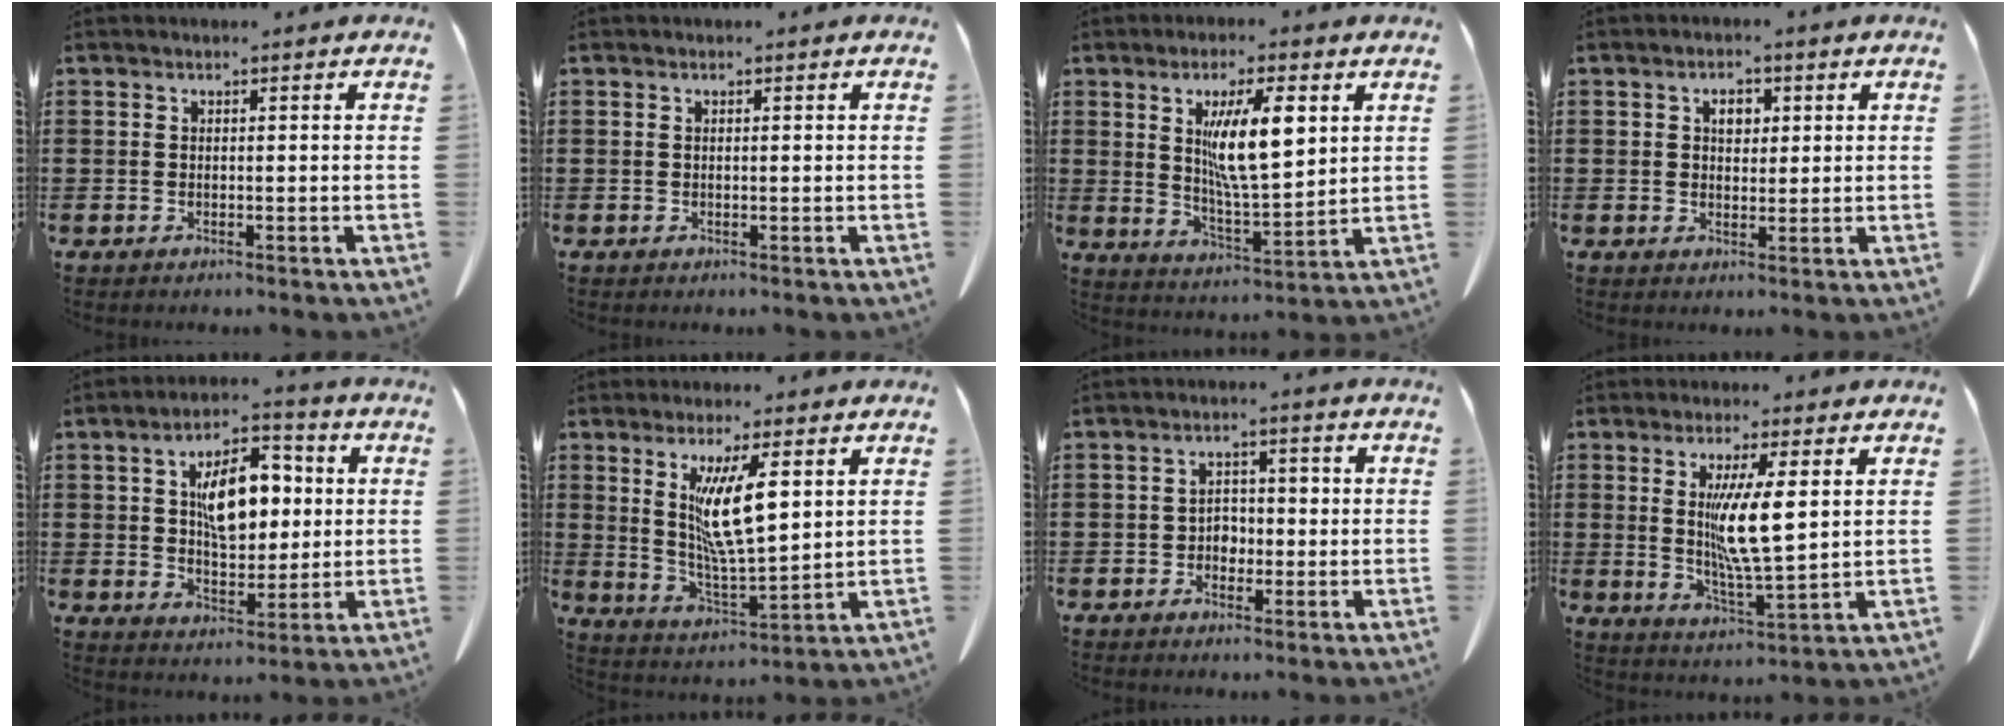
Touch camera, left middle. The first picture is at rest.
{"total": 0.0}
{"total": 9.5, "force": [3.7, 2.6, 8.3], "torque": [-0.151, -0.003, 0.059]}
{"total": 2.9, "force": [1.0, 1.8, 2.0], "torque": [-0.028, 0.003, 0.013]}
{"total": 9.4, "force": [1.9, 5.3, 7.6], "torque": [-0.130, 0.010, 0.029]}
{"total": 9.9, "force": [3.4, 2.6, 8.9], "torque": [-0.168, -0.002, 0.059]}
{"total": 2.9, "force": [-0.5, 2.4, 1.6], "torque": [-0.031, 0.008, -0.018]}
{"total": 8.5, "force": [2.5, 1.5, 8.0], "torque": [-0.141, -0.011, 0.039]}